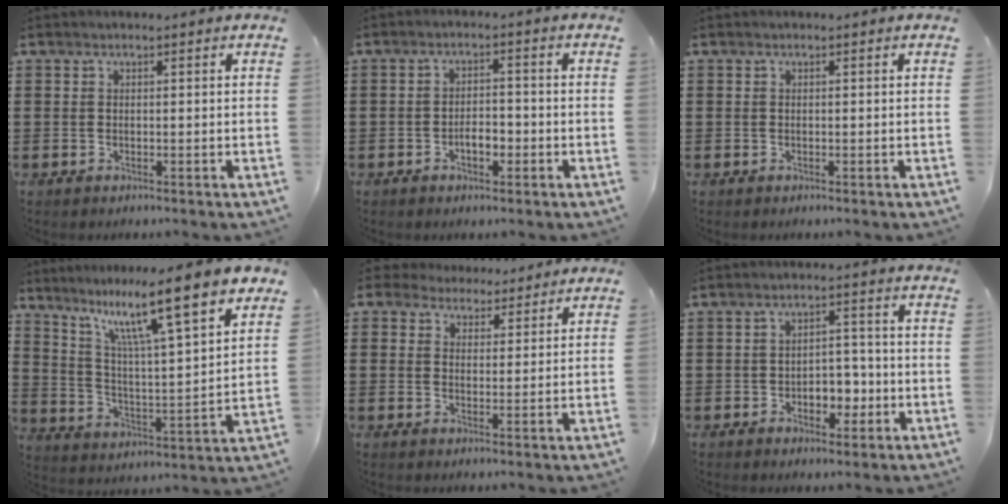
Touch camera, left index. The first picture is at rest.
{"total": 3.2, "force": [-1.2, 1.5, 2.6], "torque": [-0.048, 0.005, -0.023]}
{"total": 0.0}
{"total": 12.4, "force": [9.1, 0.9, 8.4], "torque": [-0.167, -0.055, 0.142]}
{"total": 3.3, "force": [2.9, 1.6, 0.0], "torque": [-0.014, 0.004, 0.055]}
{"total": 4.7, "force": [-1.6, 3.2, 3.1], "torque": [-0.052, 0.006, -0.035]}